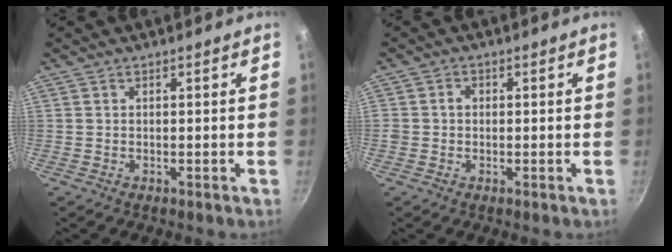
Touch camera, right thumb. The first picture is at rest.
{"total": 1.8, "force": [-0.1, 1.6, 0.8], "torque": [-0.007, 0.007, -0.004]}